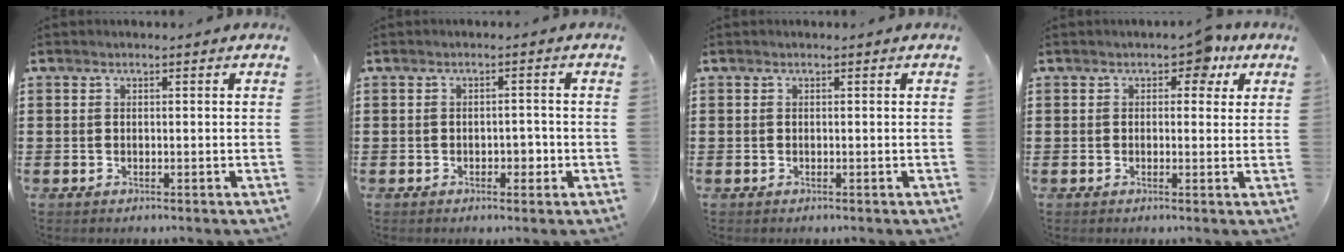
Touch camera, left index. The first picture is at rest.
{"total": 2.3, "force": [-1.0, 1.3, 1.7], "torque": [-0.035, 0.003, -0.022]}
{"total": 0.0}
{"total": 3.8, "force": [2.2, 2.1, 2.3], "torque": [-0.021, -0.001, 0.030]}